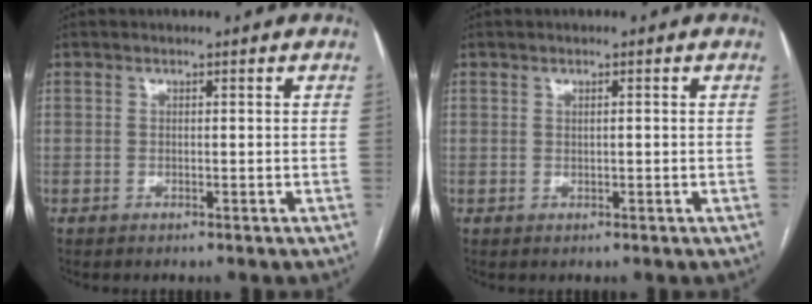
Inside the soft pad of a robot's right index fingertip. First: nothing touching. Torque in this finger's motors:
{"motor_torque": [-0.27, -0.05, -0.05, -0.01]}